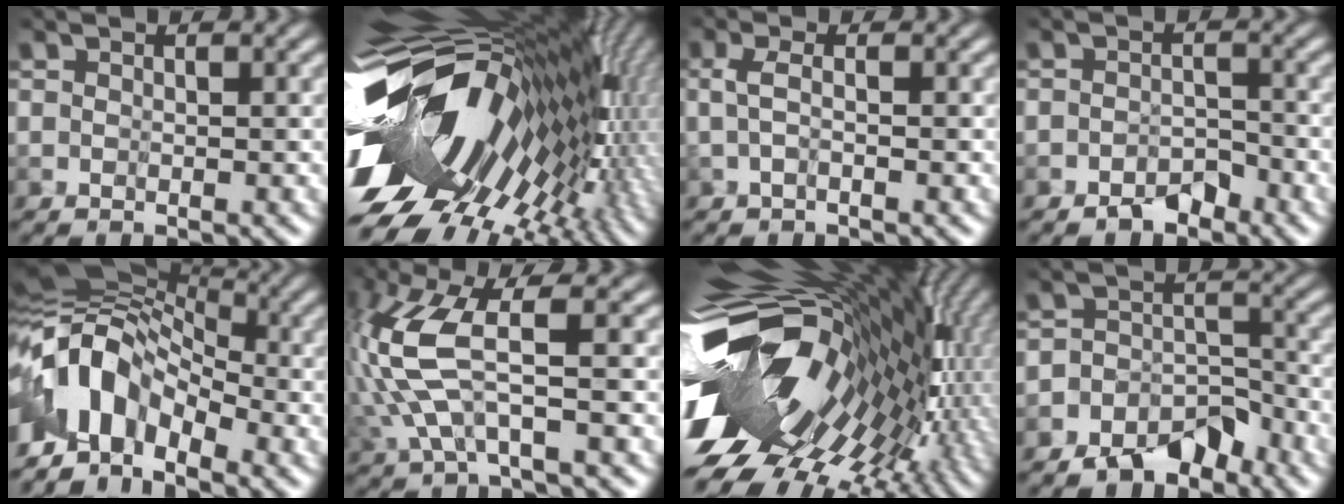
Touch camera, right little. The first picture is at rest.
{"total": 15.4, "force": [-1.7, 9.0, 12.4], "torque": [-0.213, -0.016, -0.016]}
{"total": 1.4, "force": [-0.6, -1.2, 0.3], "torque": [-0.026, 0.004, -0.009]}
{"total": 3.3, "force": [-2.8, -0.5, -1.5], "torque": [0.030, 0.002, -0.053]}
{"total": 5.7, "force": [-3.8, 2.8, 3.1], "torque": [-0.053, 0.021, -0.083]}
{"total": 5.8, "force": [0.0, 0.6, 5.8], "torque": [-0.164, 0.017, -0.005]}
{"total": 15.8, "force": [-1.1, 9.4, 12.6], "torque": [-0.223, -0.029, -0.005]}
{"total": 5.8, "force": [-5.4, 1.9, -1.0], "torque": [0.054, 0.011, -0.108]}